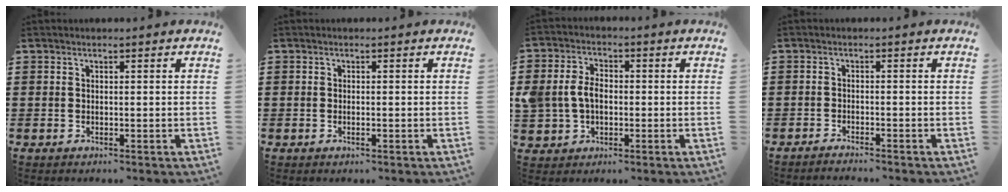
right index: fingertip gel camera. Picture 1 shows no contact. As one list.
[{"total": 0.6, "force": [-0.2, 0.2, 0.6], "torque": [-0.012, -0.004, -0.002]}, {"total": 5.7, "force": [-0.3, 4.4, 3.6], "torque": [-0.106, 0.003, -0.015]}, {"total": 1.4, "force": [-1.4, 0.0, 0.0], "torque": [-0.003, 0.003, -0.029]}]